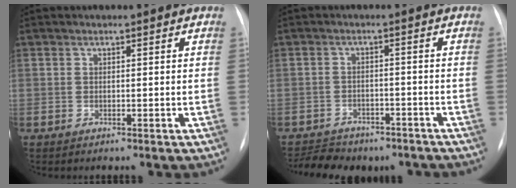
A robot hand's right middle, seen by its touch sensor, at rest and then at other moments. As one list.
[{"total": 9.7, "force": [-7.9, 4.8, 2.8], "torque": [-0.048, 0.010, -0.101]}]